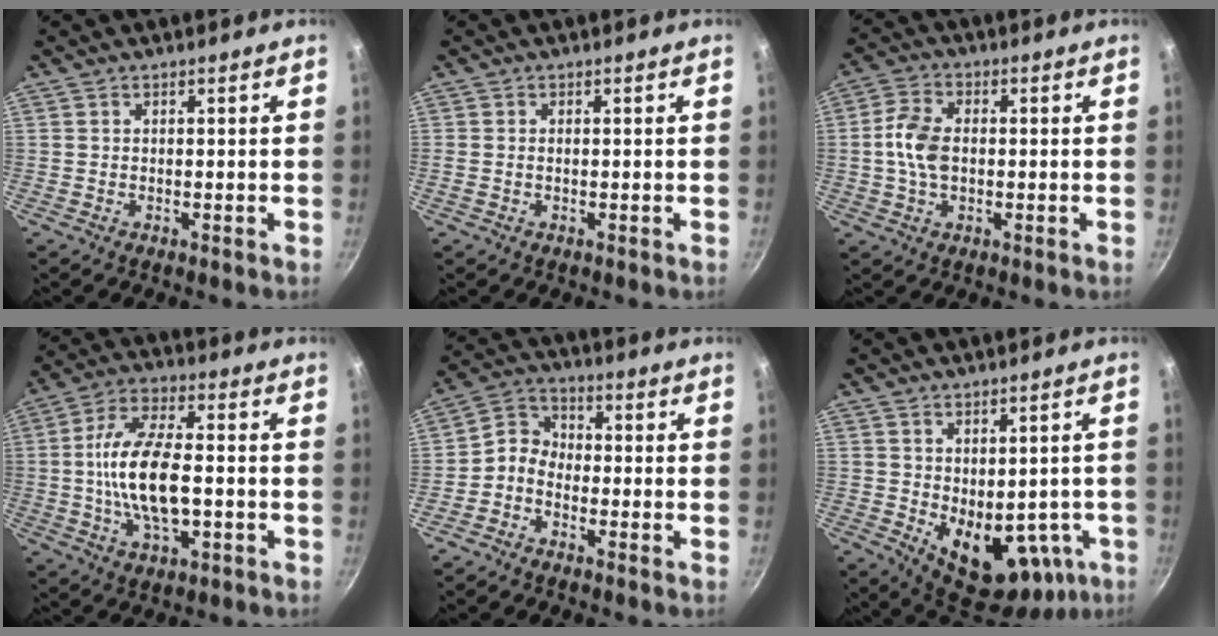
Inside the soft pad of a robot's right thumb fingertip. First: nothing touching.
{"total": 0.9, "force": [-0.1, 0.5, 0.7], "torque": [-0.015, 0.000, -0.005]}
{"total": 7.5, "force": [-0.3, 4.8, 5.8], "torque": [-0.109, 0.015, -0.013]}
{"total": 14.6, "force": [-1.6, 6.6, 12.9], "torque": [-0.235, 0.022, -0.036]}
{"total": 5.4, "force": [-2.7, 3.9, 2.6], "torque": [-0.039, 0.042, -0.075]}
{"total": 15.4, "force": [-2.7, 9.9, 11.5], "torque": [-0.119, -0.016, -0.009]}